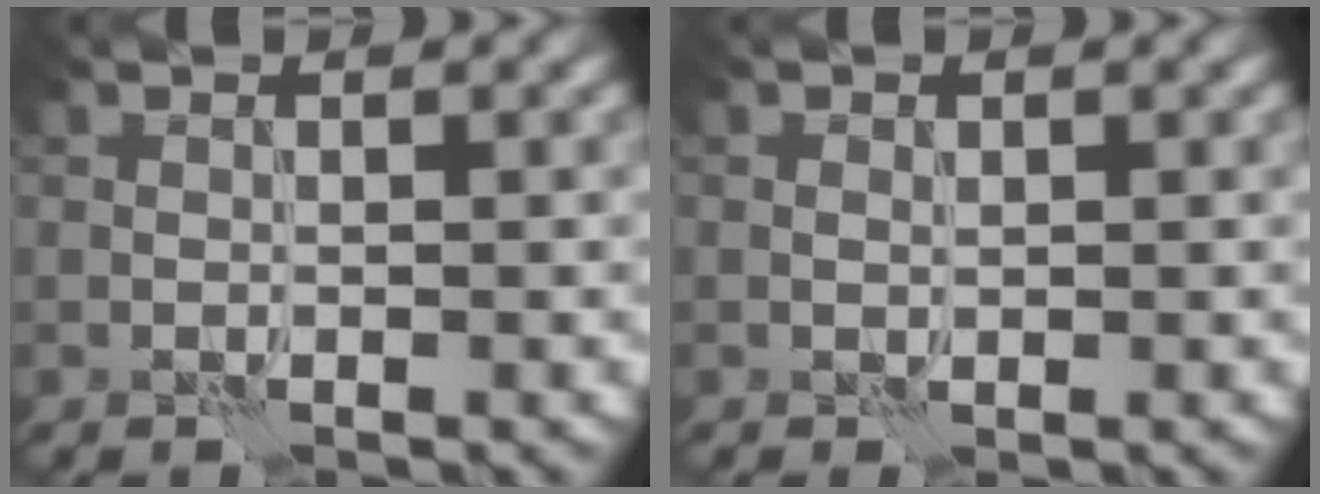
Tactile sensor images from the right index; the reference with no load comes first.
{"total": 0.5, "force": [0.1, 0.4, 0.3], "torque": [-0.005, 0.001, 0.001]}